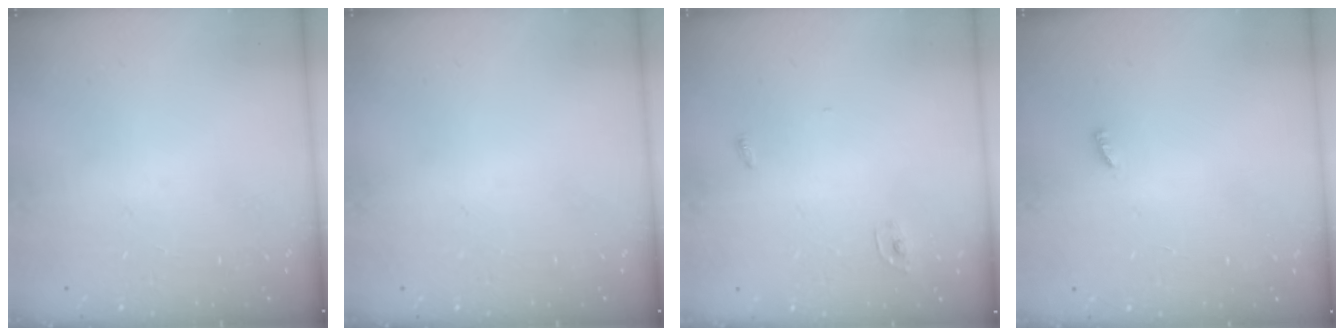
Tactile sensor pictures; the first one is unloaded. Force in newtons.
{"total": 0.0}
{"total": 2.4, "press": 2.4, "slide": 0.2}
{"total": 1.9, "press": 1.9, "slide": 0.3}